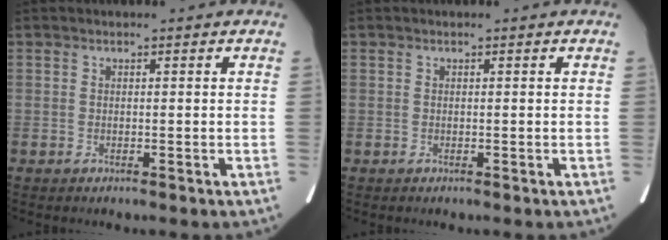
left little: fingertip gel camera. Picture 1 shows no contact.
{"total": 0.0}